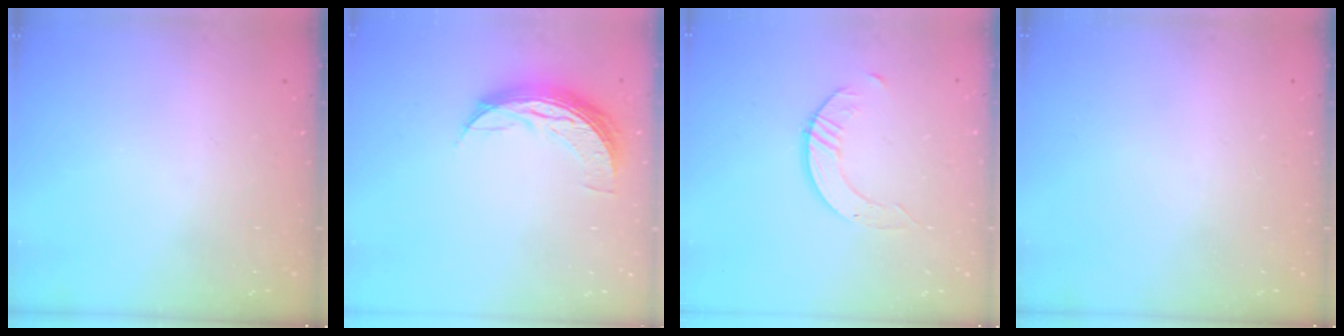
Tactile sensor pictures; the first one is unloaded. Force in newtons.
{"total": 8.3, "press": 8.3, "slide": 0.5}
{"total": 2.4, "press": 2.4, "slide": 0.3}
{"total": 0.0}